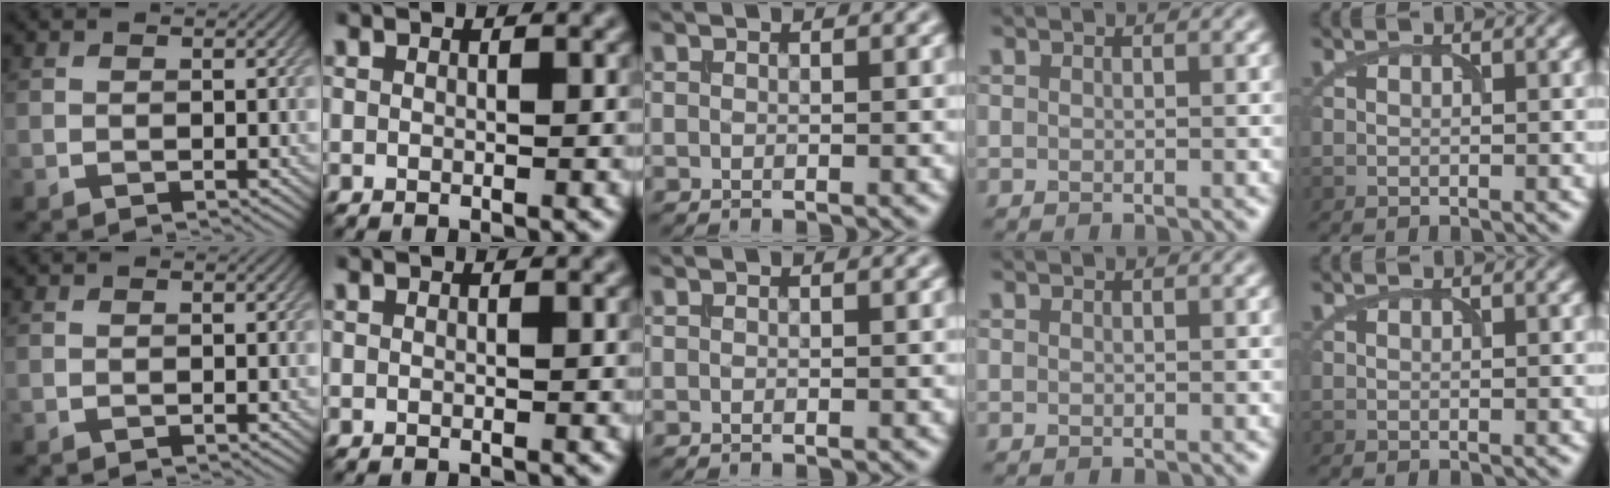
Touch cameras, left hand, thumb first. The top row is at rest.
{}